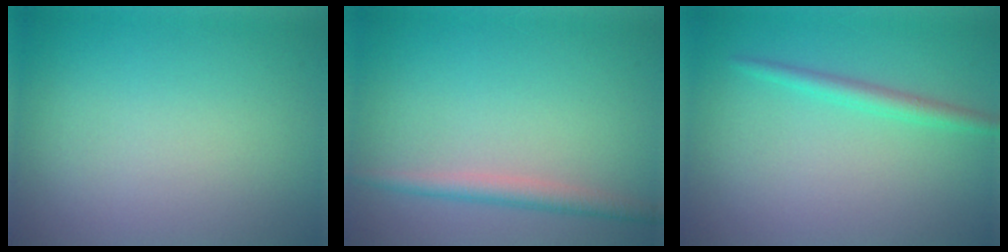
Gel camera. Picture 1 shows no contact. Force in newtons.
{"total": 2.2, "press": 2.2, "slide": 0.0}
{"total": 1.9, "press": 1.8, "slide": 0.2}